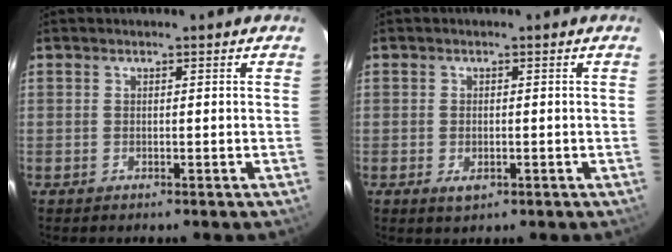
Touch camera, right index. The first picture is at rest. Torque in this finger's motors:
{"motor_torque": [0.21, -0.05, 0.02, 0.02]}